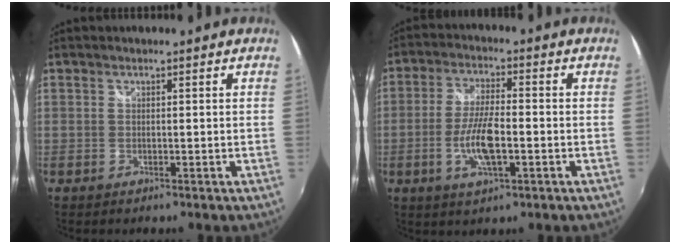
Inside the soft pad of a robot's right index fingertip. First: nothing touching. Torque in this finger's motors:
{"motor_torque": [0.28, -0.11, 0.48, 0.09]}